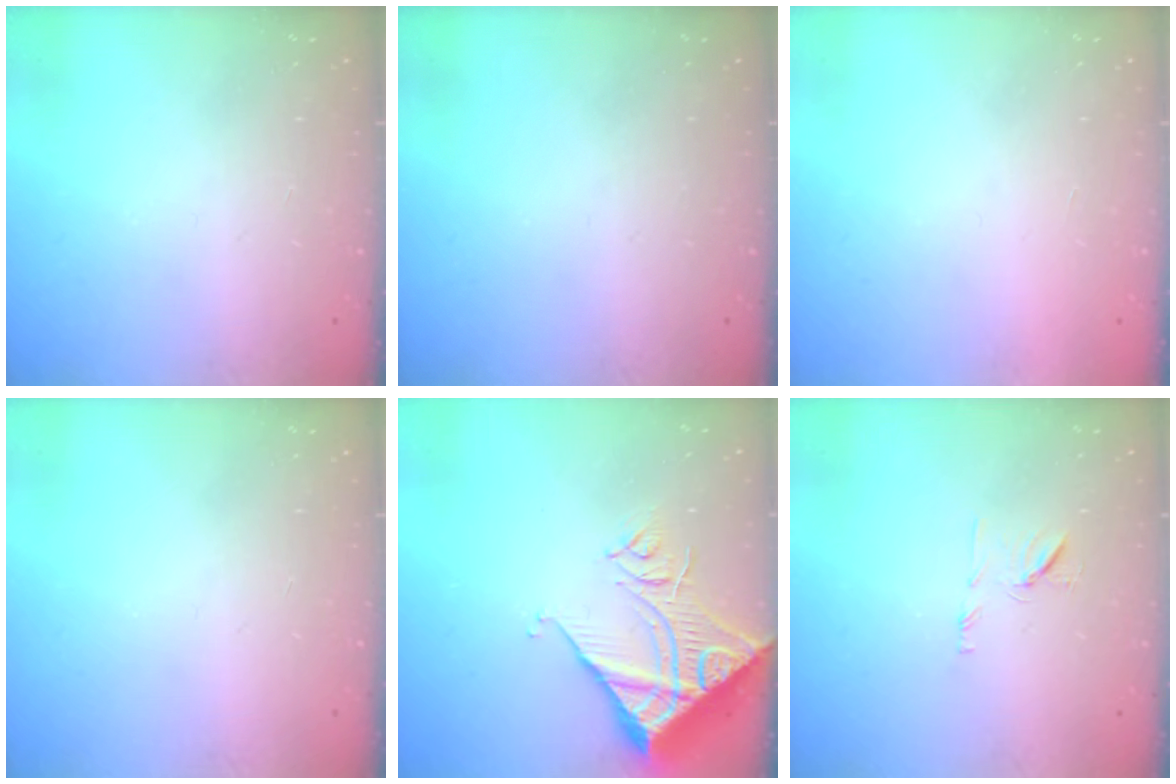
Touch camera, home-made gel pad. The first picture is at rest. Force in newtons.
{"total": 0.0}
{"total": 1.6, "press": 1.6, "slide": 0.1}
{"total": 0.0}
{"total": 13.9, "press": 13.8, "slide": 1.7}
{"total": 7.5, "press": 7.4, "slide": 0.6}